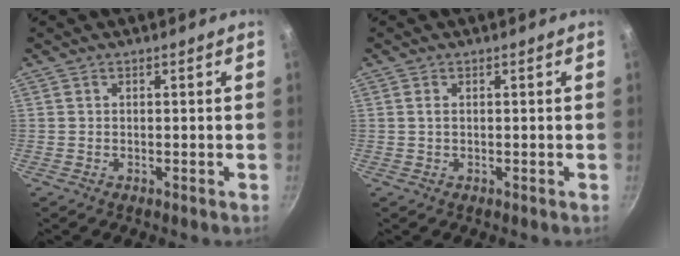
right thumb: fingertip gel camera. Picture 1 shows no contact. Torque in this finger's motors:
{"motor_torque": [-0.18, 0.23, 0.34, 0.17, -0.01]}